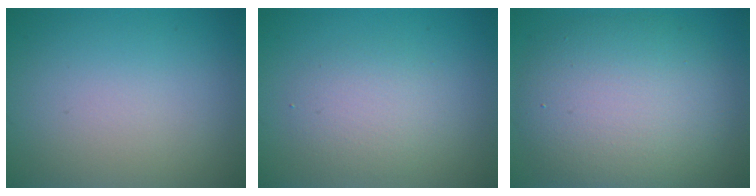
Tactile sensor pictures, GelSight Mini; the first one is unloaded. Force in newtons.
{"total": 2.7, "press": 2.6, "slide": 0.3}
{"total": 9.0, "press": 9.0, "slide": 0.5}